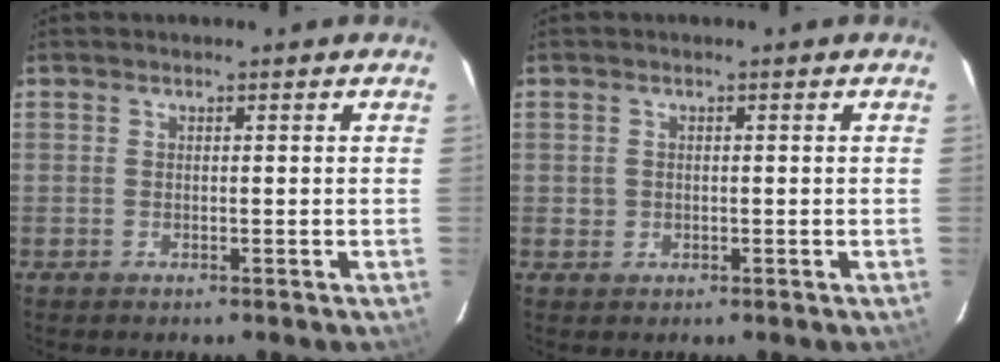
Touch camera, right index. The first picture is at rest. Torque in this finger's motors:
{"motor_torque": [0.06, 0.02, -0.03, 0.01]}